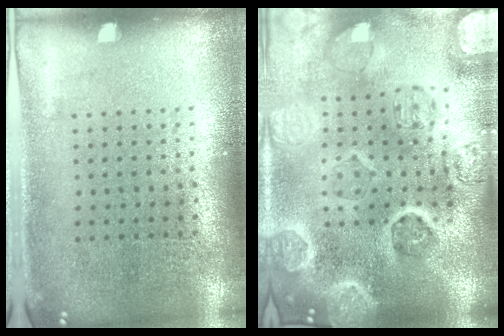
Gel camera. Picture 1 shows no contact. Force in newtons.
{"total": 5.3, "press": 4.6, "slide": 2.7}